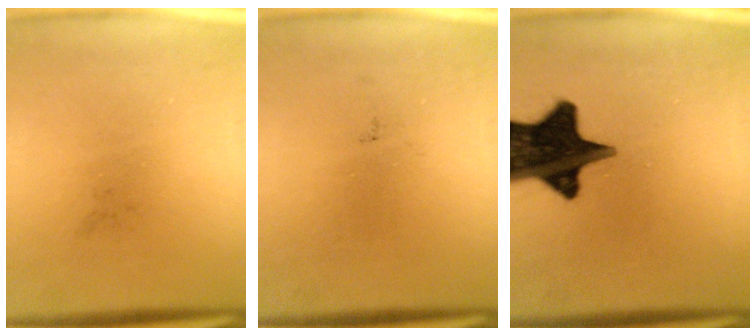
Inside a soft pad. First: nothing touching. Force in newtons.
{"total": 0.0}
{"total": 18.9}